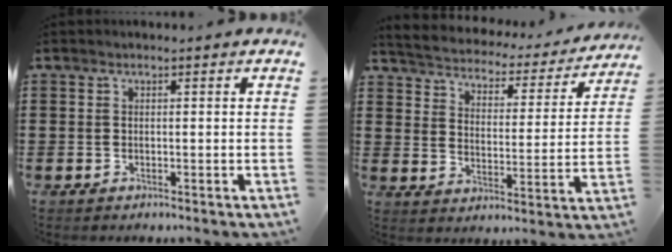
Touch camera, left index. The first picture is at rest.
{"total": 2.7, "force": [2.7, 0.3, 0.2], "torque": [-0.025, -0.028, 0.034]}